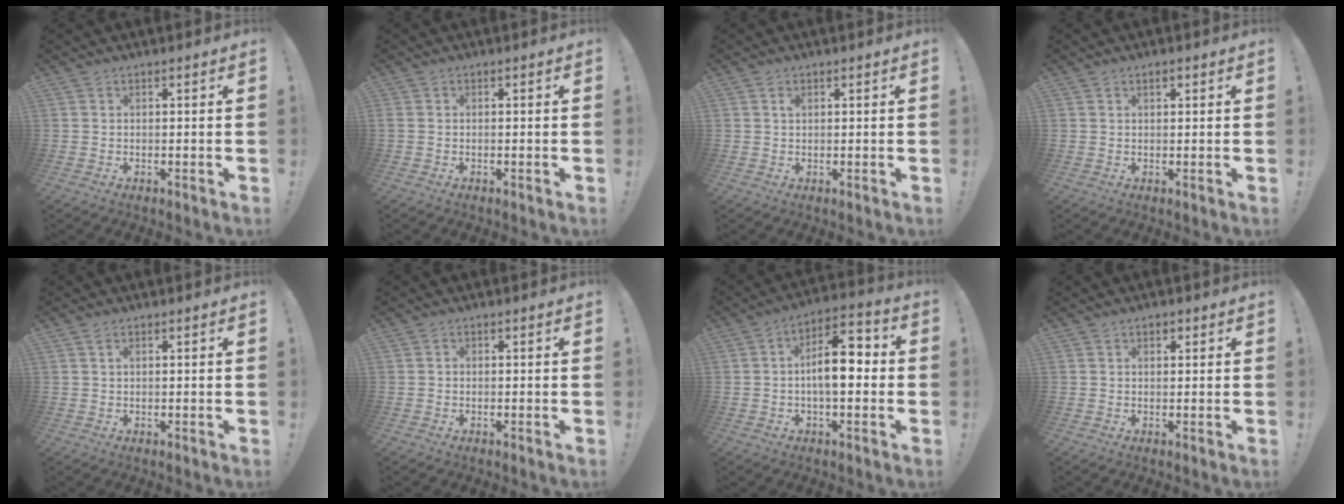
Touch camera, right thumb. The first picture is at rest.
{"total": 0.5, "force": [-0.2, 0.2, 0.4], "torque": [-0.009, 0.002, -0.003]}
{"total": 0.8, "force": [0.4, 0.5, 0.6], "torque": [-0.003, -0.004, 0.005]}
{"total": 1.2, "force": [0.7, 0.6, 0.8], "torque": [-0.013, -0.001, 0.011]}
{"total": 1.1, "force": [0.5, 0.5, 0.9], "torque": [-0.018, 0.001, 0.008]}
{"total": 0.6, "force": [-0.4, 0.4, 0.0], "torque": [-0.007, 0.005, -0.006]}
{"total": 11.3, "force": [-0.9, 5.3, 9.9], "torque": [-0.151, 0.010, -0.019]}
{"total": 1.4, "force": [0.8, 0.9, 0.7], "torque": [-0.011, 0.000, 0.014]}